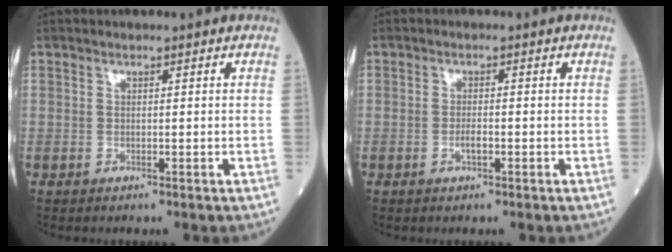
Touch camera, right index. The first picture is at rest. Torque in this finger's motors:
{"motor_torque": [0.22, -0.05, 0.18, 0.04]}